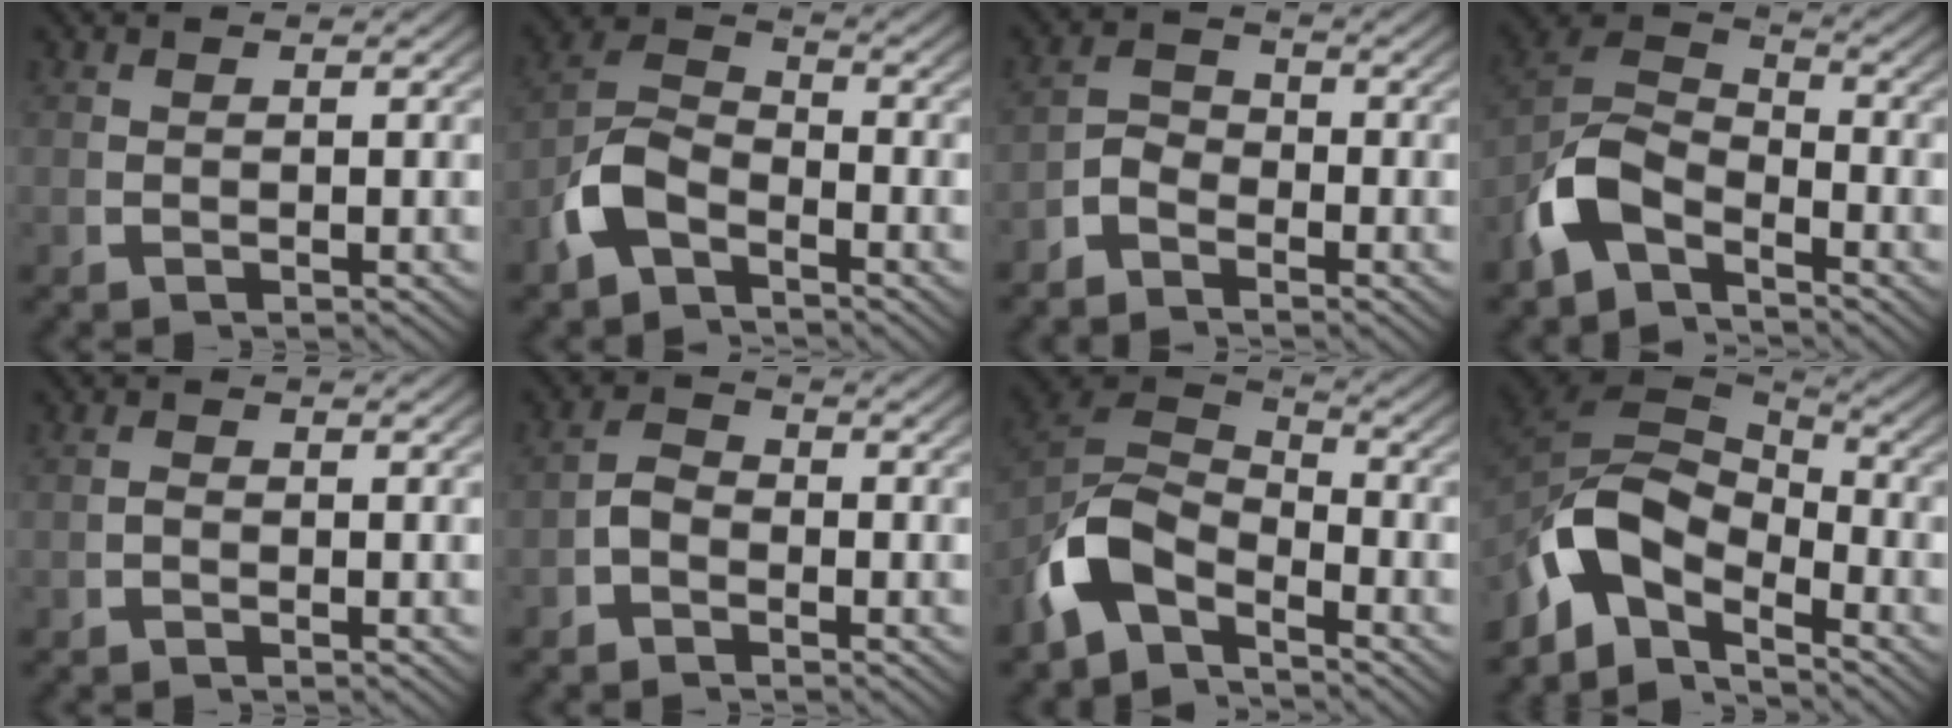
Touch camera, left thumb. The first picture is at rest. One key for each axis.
{"total": 6.6, "fx": -2.2, "fy": 5.1, "fz": 3.6, "tx": -0.080, "ty": -0.007, "tz": -0.046}
{"total": 3.2, "fx": -2.1, "fy": 2.2, "fz": 1.1, "tx": -0.001, "ty": -0.003, "tz": -0.046}
{"total": 7.9, "fx": -2.2, "fy": 5.7, "fz": 5.1, "tx": -0.114, "ty": -0.013, "tz": -0.046}
{"total": 0.6, "fx": -0.6, "fy": 0.0, "fz": 0.0, "tx": 0.000, "ty": -0.001, "tz": -0.014}
{"total": 2.3, "fx": -1.3, "fy": 1.6, "fz": 1.0, "tx": -0.015, "ty": -0.005, "tz": -0.027}
{"total": 9.0, "fx": -1.7, "fy": 6.1, "fz": 6.3, "tx": -0.139, "ty": -0.014, "tz": -0.035}
{"total": 12.3, "fx": -1.3, "fy": 8.2, "fz": 9.1, "tx": -0.202, "ty": -0.034, "tz": -0.016}